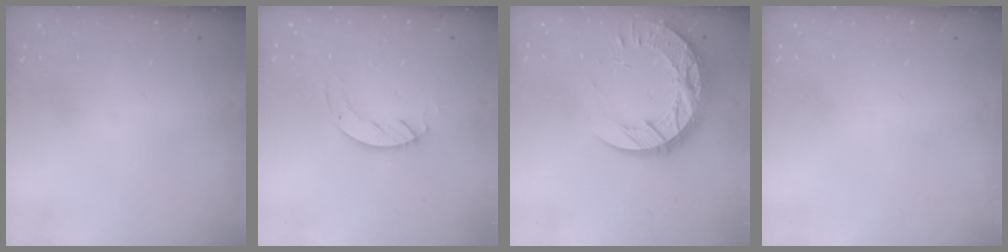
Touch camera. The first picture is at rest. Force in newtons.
{"total": 4.1, "press": 4.1, "slide": 0.3}
{"total": 18.6, "press": 18.5, "slide": 1.6}
{"total": 0.0}